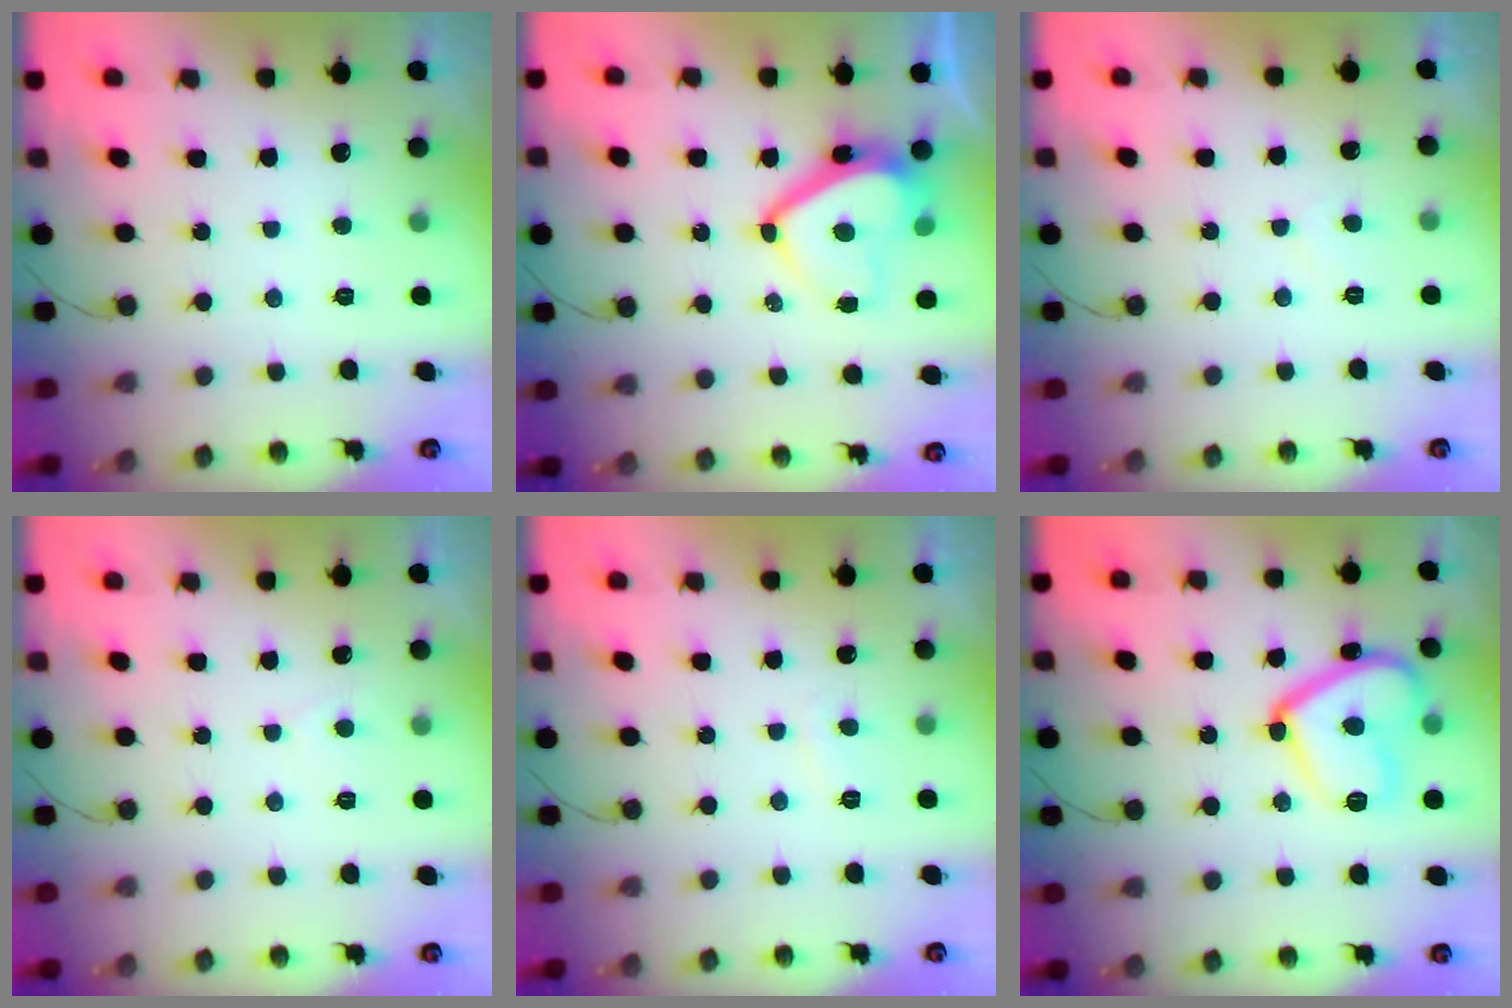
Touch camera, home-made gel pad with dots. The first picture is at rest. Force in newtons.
{"total": 12.2, "press": 12.2, "slide": 1.0}
{"total": 2.0, "press": 2.0, "slide": 0.5}
{"total": 1.6, "press": 1.6, "slide": 0.2}
{"total": 1.3, "press": 1.2, "slide": 0.6}
{"total": 16.4, "press": 16.3, "slide": 1.4}